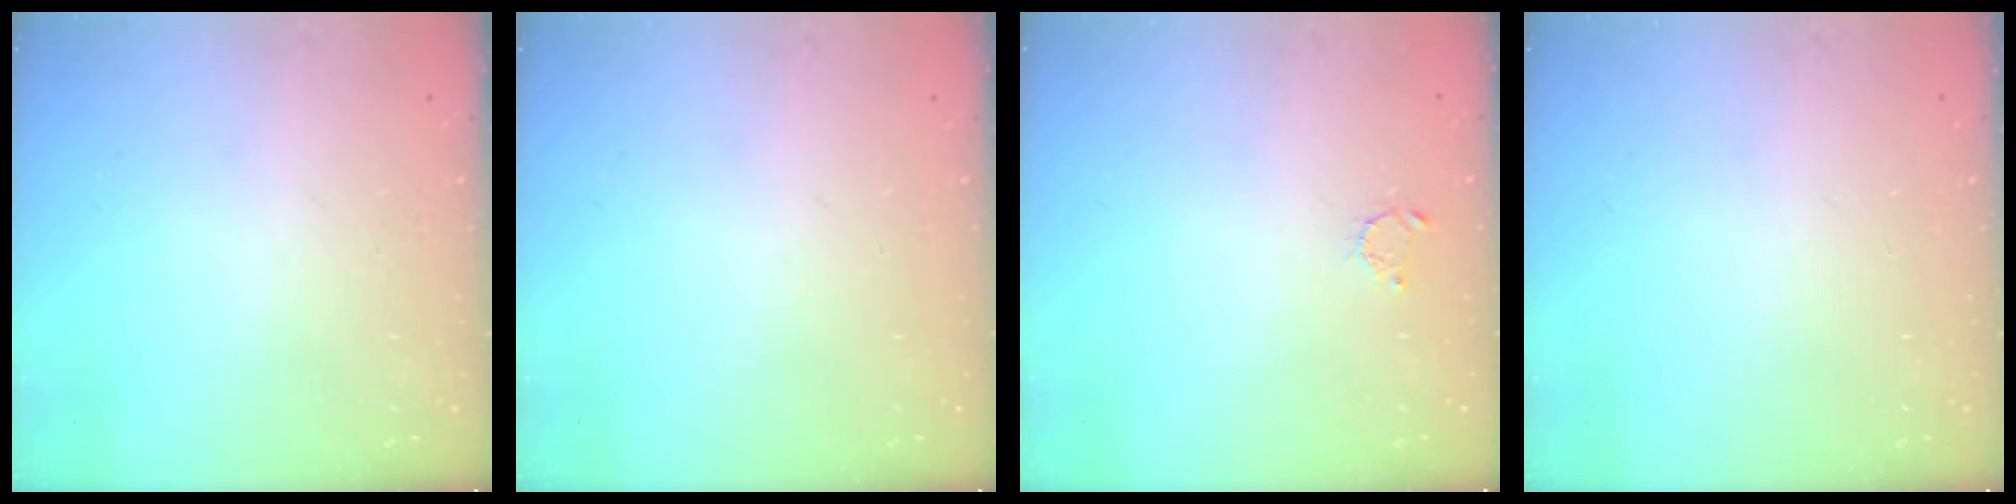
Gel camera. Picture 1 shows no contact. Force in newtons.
{"total": 0.0}
{"total": 2.2, "press": 2.2, "slide": 0.3}
{"total": 0.0}